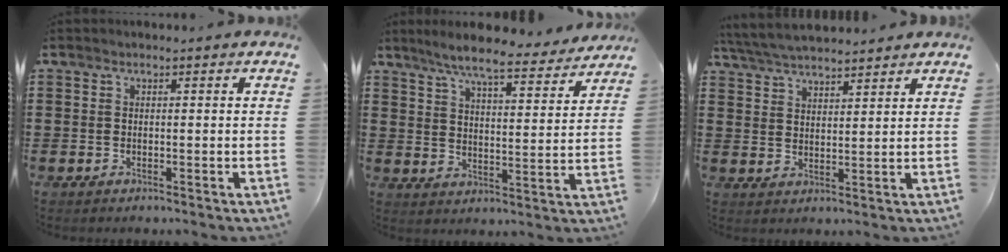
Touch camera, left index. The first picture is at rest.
{"total": 7.4, "force": [6.5, 0.1, 3.5], "torque": [-0.082, -0.038, 0.109]}
{"total": 5.0, "force": [4.8, 0.5, 1.2], "torque": [-0.041, -0.015, 0.089]}